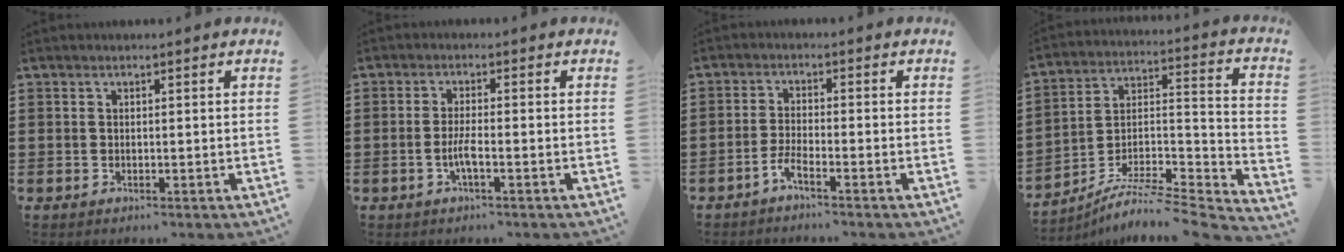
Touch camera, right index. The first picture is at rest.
{"total": 2.9, "force": [-1.3, 0.3, 2.6], "torque": [-0.060, -0.005, -0.029]}
{"total": 2.9, "force": [-2.4, -0.1, 1.7], "torque": [-0.046, -0.005, -0.050]}
{"total": 6.5, "force": [-5.7, 0.9, 3.0], "torque": [-0.051, -0.004, -0.114]}